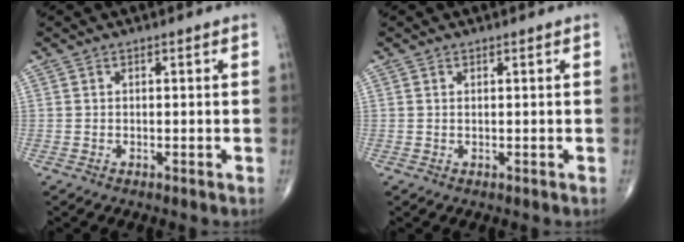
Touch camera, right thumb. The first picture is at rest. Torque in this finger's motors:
{"motor_torque": [-0.22, 0.00, 0.26, 0.20, -0.01]}